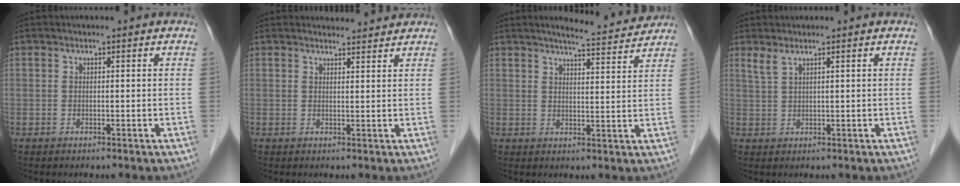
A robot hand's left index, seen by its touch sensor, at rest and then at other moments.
{"total": 3.2, "force": [3.2, 0.2, 0.1], "torque": [-0.010, 0.004, 0.040]}
{"total": 7.4, "force": [7.0, 0.1, 2.2], "torque": [-0.041, -0.001, 0.090]}
{"total": 1.8, "force": [1.3, 0.0, 1.2], "torque": [-0.035, 0.007, 0.033]}